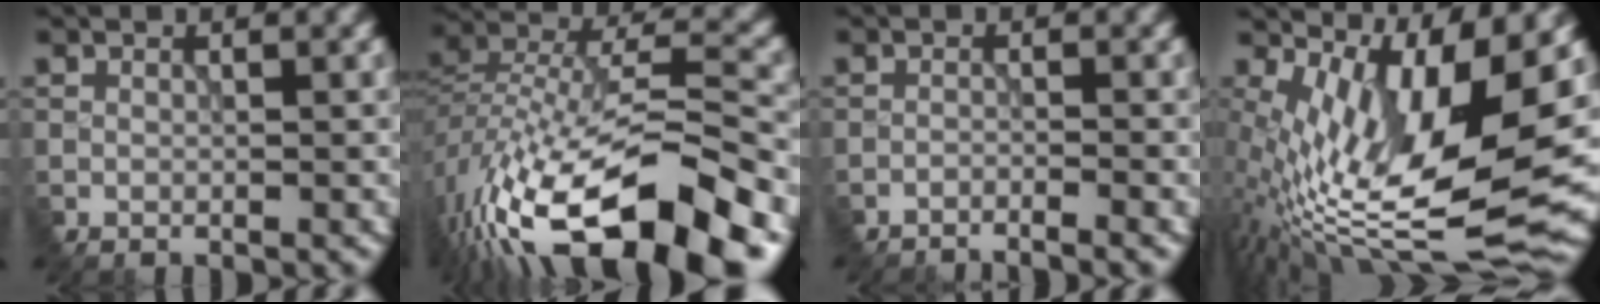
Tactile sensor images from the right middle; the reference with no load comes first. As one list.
[{"total": 16.8, "force": [-10.0, 6.1, 12.0], "torque": [-0.242, 0.009, -0.169]}, {"total": 2.8, "force": [-2.7, -0.1, 0.7], "torque": [-0.016, 0.005, -0.053]}, {"total": 13.4, "force": [2.7, 4.2, 12.4], "torque": [-0.231, -0.006, 0.064]}]